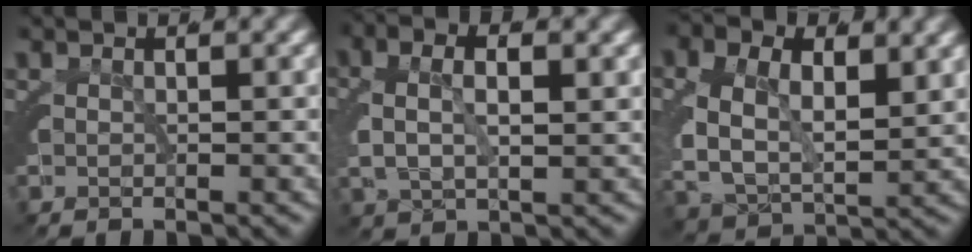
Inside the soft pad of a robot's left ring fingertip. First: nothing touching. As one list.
[{"total": 4.3, "force": [0.7, 2.3, 3.6], "torque": [-0.066, 0.006, 0.014]}, {"total": 8.1, "force": [0.8, 6.3, 5.0], "torque": [-0.111, -0.018, 0.013]}]